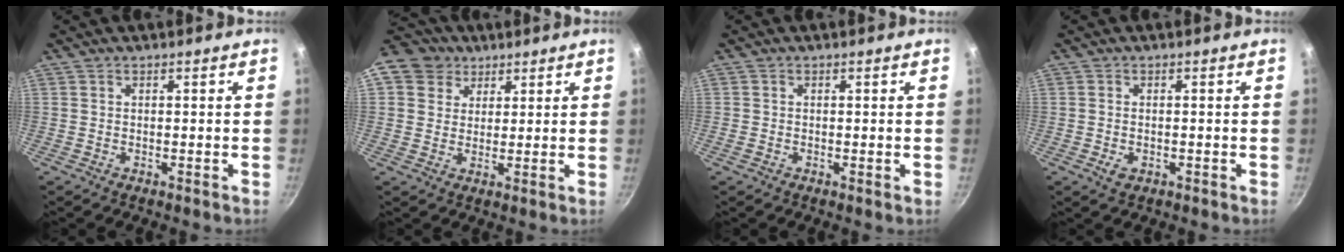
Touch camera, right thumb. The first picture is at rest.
{"total": 10.8, "force": [5.5, 8.7, 3.2], "torque": [-0.049, 0.012, 0.091]}
{"total": 0.8, "force": [-0.2, 0.6, 0.5], "torque": [-0.008, 0.001, -0.006]}
{"total": 2.3, "force": [-0.7, 1.5, 1.6], "torque": [-0.030, -0.001, -0.013]}